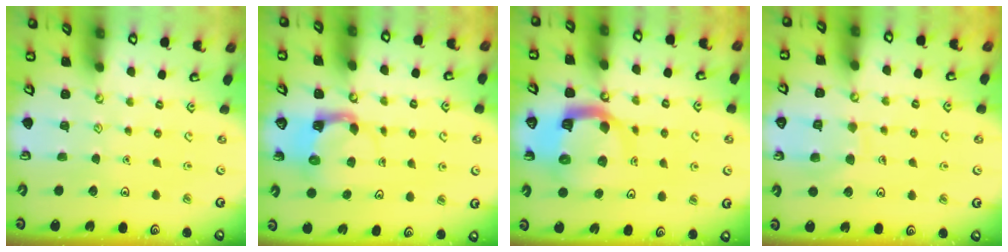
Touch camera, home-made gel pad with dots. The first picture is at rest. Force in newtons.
{"total": 3.9, "press": 3.8, "slide": 0.7}
{"total": 10.6, "press": 10.5, "slide": 1.3}
{"total": 9.1, "press": 9.1, "slide": 0.7}